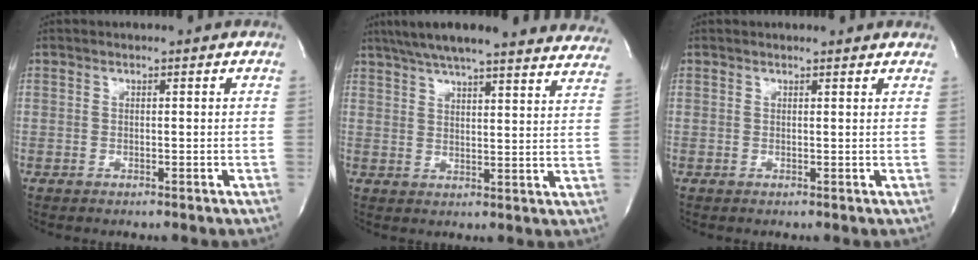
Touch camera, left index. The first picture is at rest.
{"total": 29.8, "force": [26.5, 3.7, 13.2], "torque": [-0.213, -0.030, 0.322]}
{"total": 3.7, "force": [3.6, 0.6, 0.7], "torque": [-0.014, 0.008, 0.031]}